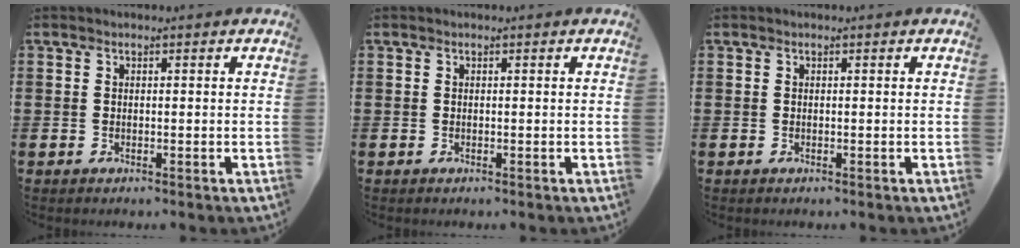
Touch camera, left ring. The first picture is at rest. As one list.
[{"total": 0.0}, {"total": 0.0}]